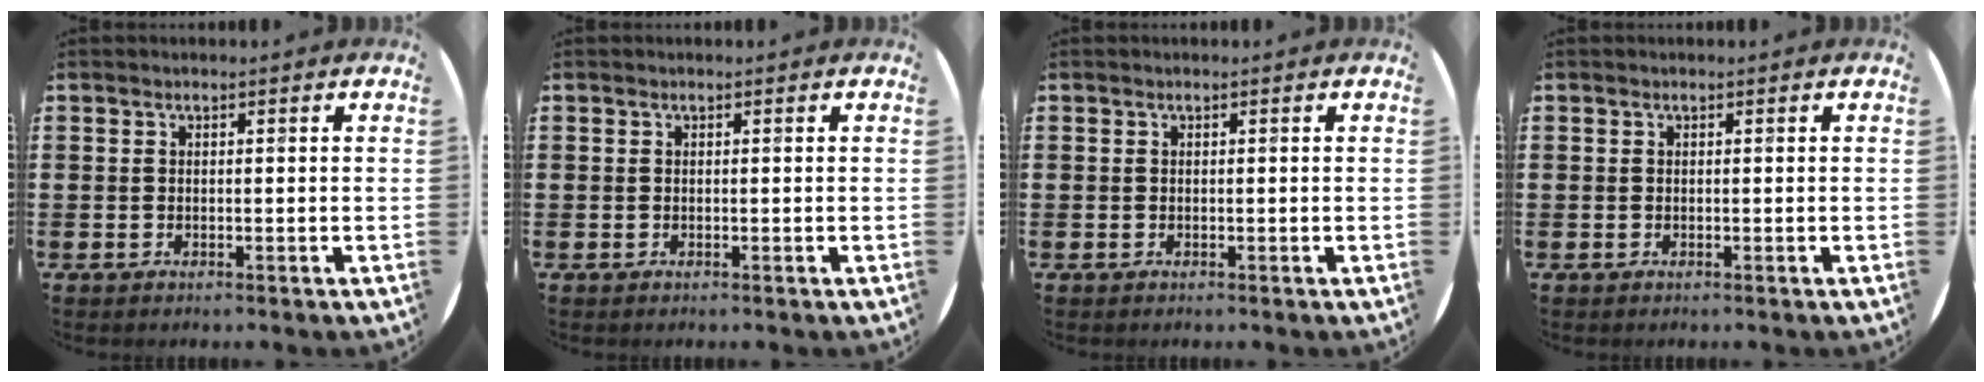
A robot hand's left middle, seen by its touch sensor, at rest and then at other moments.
{"total": 0.0}
{"total": 0.0}
{"total": 0.0}